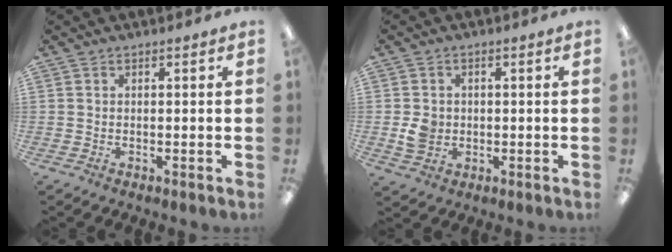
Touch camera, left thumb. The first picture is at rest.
{"total": 4.1, "force": [-0.3, 3.7, 1.9], "torque": [-0.018, 0.001, -0.007]}